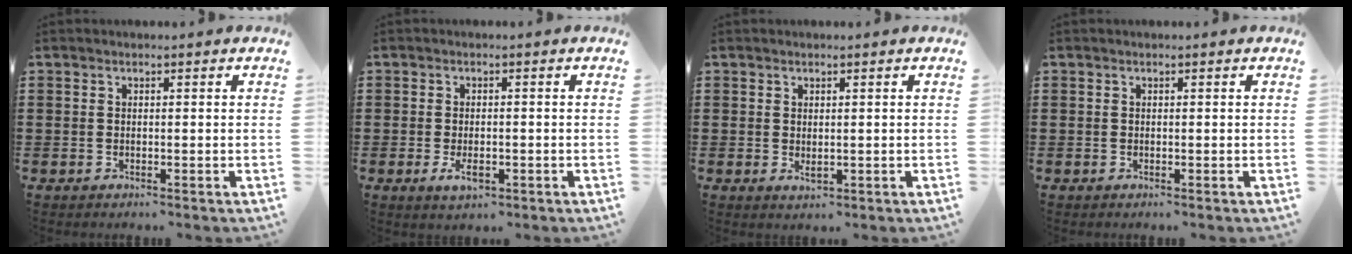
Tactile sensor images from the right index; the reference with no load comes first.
{"total": 2.7, "force": [-1.0, 1.1, 2.3], "torque": [-0.050, -0.006, -0.018]}
{"total": 1.0, "force": [0.2, 0.3, 0.9], "torque": [-0.019, -0.004, 0.006]}
{"total": 0.0}